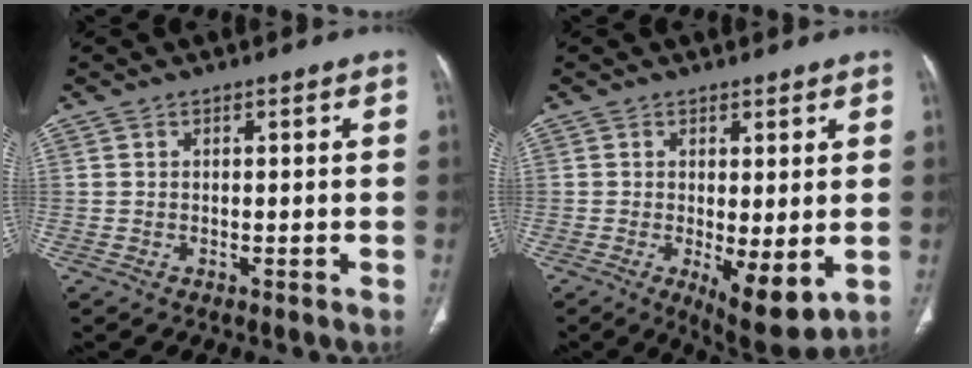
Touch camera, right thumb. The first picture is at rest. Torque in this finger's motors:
{"motor_torque": [-0.17, 1.15, -0.04, 0.03, 0.01]}